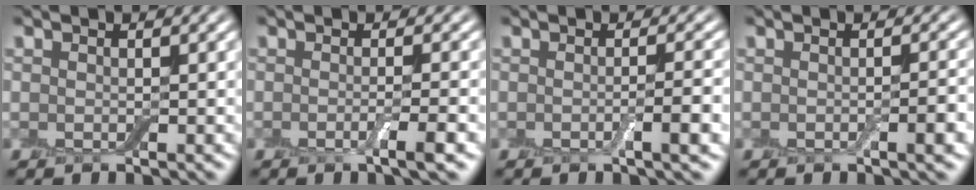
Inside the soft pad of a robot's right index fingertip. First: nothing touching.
{"total": 2.5, "force": [-0.8, 0.5, 2.3], "torque": [-0.032, -0.002, -0.017]}
{"total": 2.4, "force": [-0.6, 0.3, 2.3], "torque": [-0.034, 0.001, -0.012]}
{"total": 1.7, "force": [-0.5, 0.2, 1.7], "torque": [-0.024, -0.001, -0.008]}